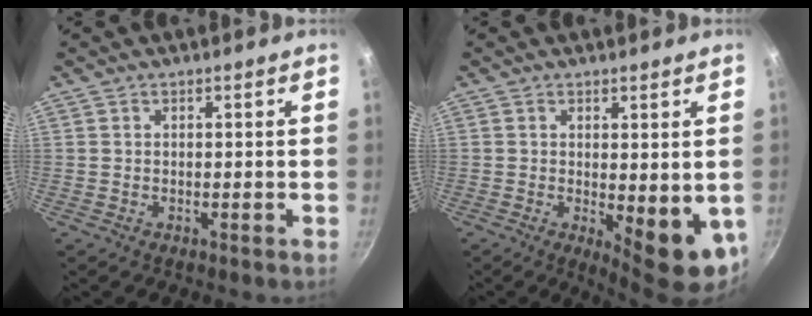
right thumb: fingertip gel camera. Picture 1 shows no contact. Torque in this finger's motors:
{"motor_torque": [-0.19, 0.57, 0.82, 0.57, 0.07]}